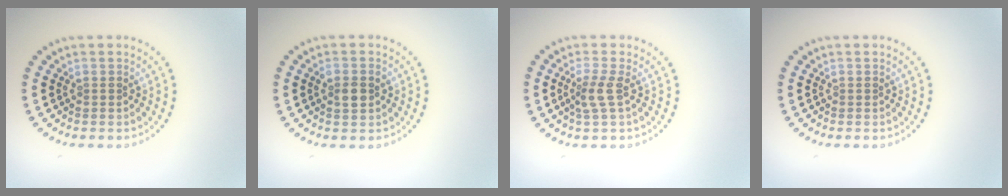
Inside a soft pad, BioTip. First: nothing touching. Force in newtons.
{"total": 1.7, "press": 1.7, "slide": 0.3}
{"total": 2.0, "press": 1.6, "slide": 1.2}
{"total": 0.0}